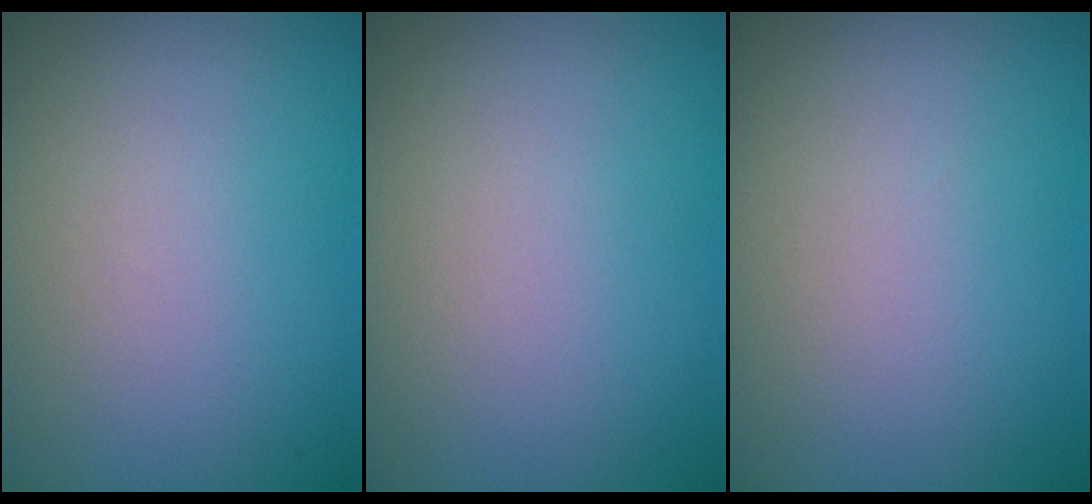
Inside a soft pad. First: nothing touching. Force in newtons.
{"total": 0.0}
{"total": 0.0}